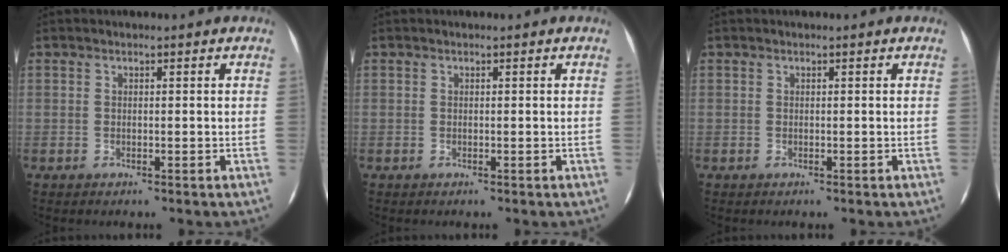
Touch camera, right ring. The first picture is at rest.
{"total": 0.0}
{"total": 0.0}